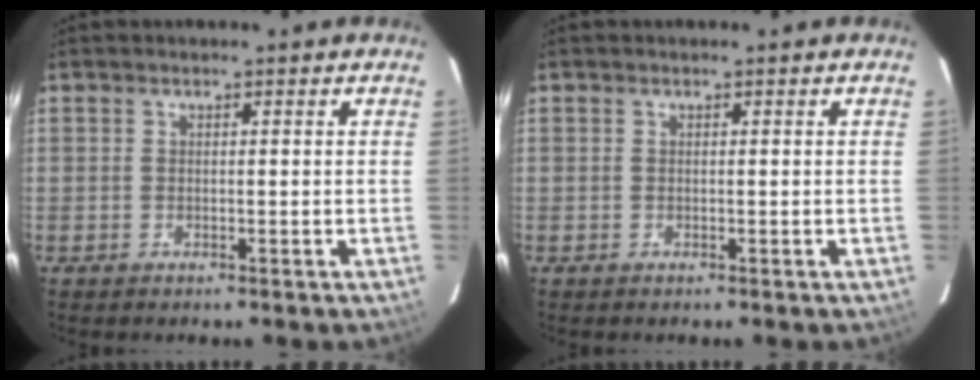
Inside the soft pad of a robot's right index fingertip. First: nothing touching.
{"total": 0.0}